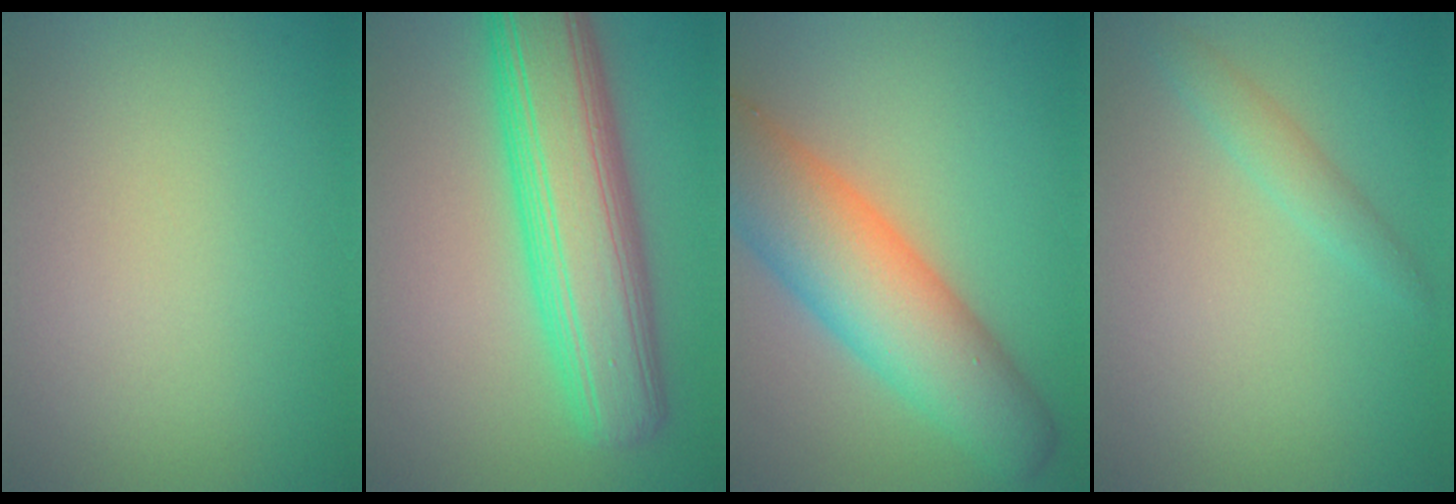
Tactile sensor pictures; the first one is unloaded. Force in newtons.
{"total": 10.3, "press": 10.3, "slide": 0.5}
{"total": 9.9, "press": 9.9, "slide": 0.6}
{"total": 1.6, "press": 1.6, "slide": 0.0}